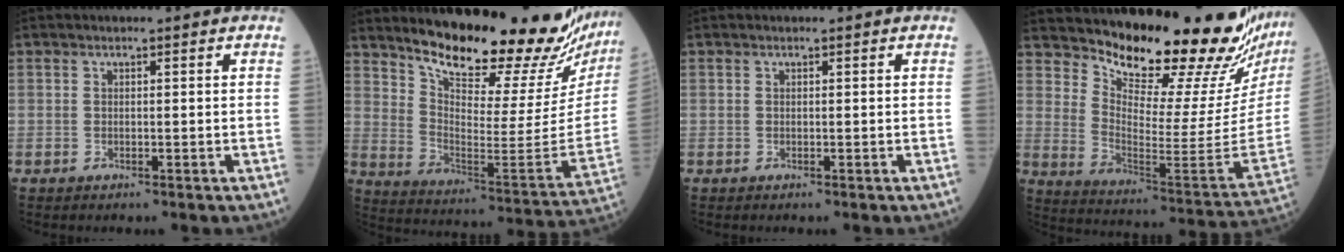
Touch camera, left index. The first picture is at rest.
{"total": 27.8, "force": [24.9, 4.1, 11.7], "torque": [-0.186, -0.115, 0.333]}
{"total": 0.0}
{"total": 24.7, "force": [22.2, 1.4, 10.9], "torque": [-0.179, -0.136, 0.302]}